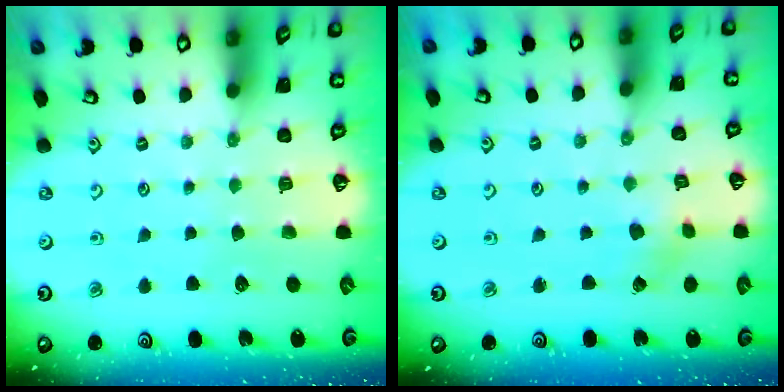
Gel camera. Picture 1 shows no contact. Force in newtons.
{"total": 2.3, "press": 2.3, "slide": 0.3}